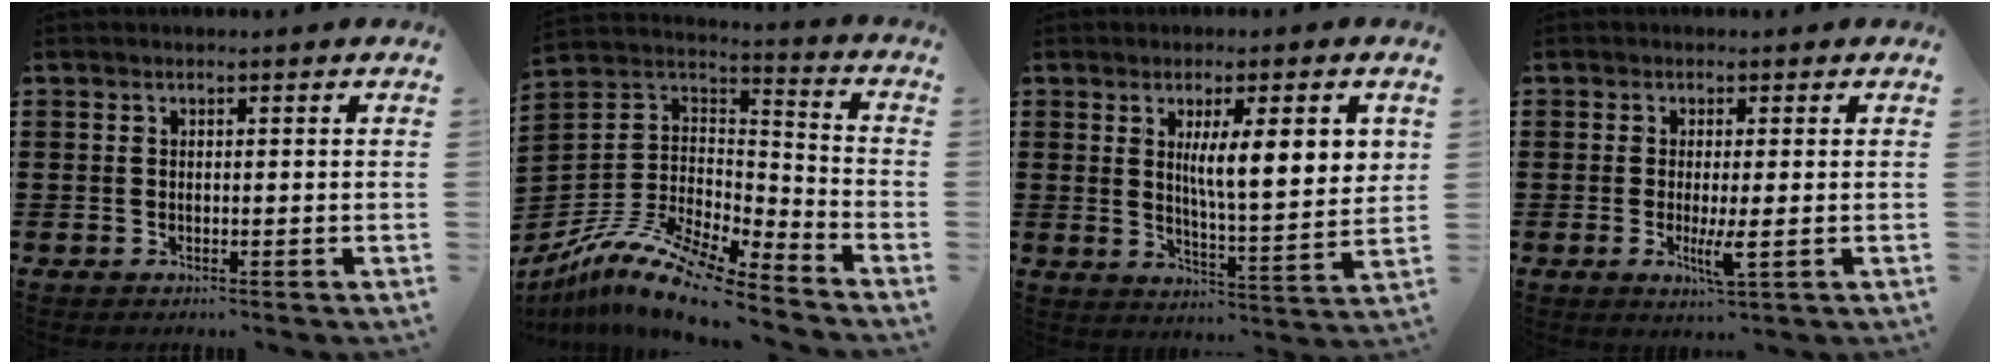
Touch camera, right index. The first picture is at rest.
{"total": 11.8, "force": [-9.6, 2.6, 6.4], "torque": [-0.141, 0.014, -0.193]}
{"total": 9.4, "force": [3.1, 2.0, 8.7], "torque": [-0.146, -0.004, 0.046]}
{"total": 4.1, "force": [-0.9, 0.3, 4.0], "torque": [-0.082, -0.017, -0.019]}